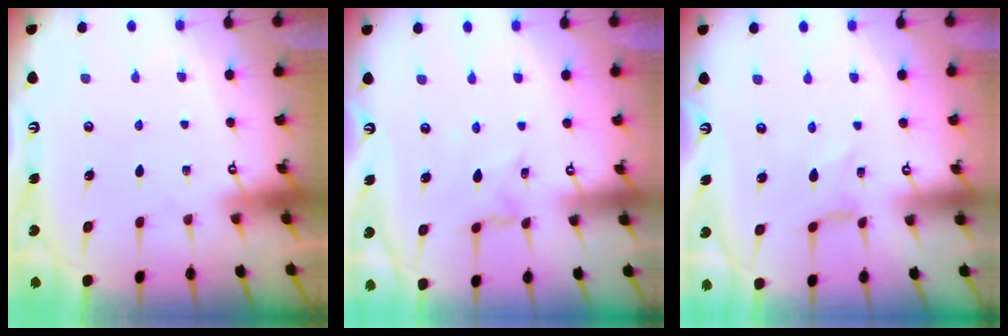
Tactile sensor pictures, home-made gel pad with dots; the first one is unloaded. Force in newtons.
{"total": 3.0, "press": 2.9, "slide": 0.3}
{"total": 0.0}